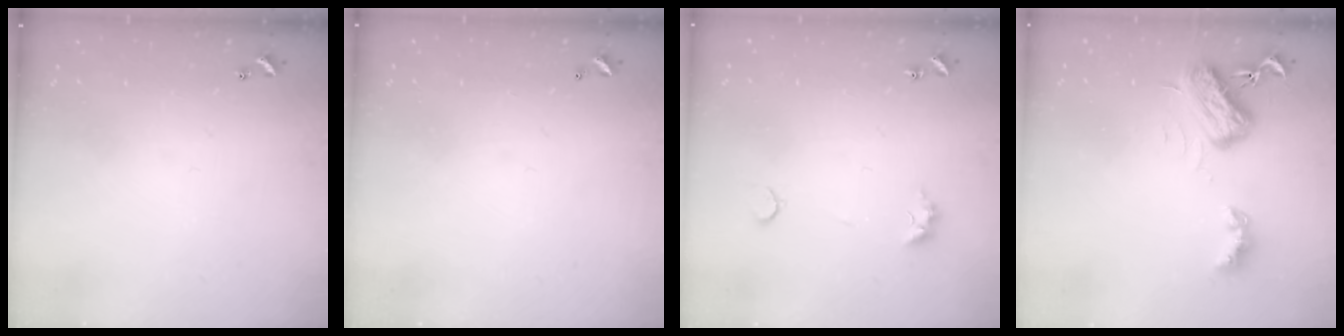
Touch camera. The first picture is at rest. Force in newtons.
{"total": 2.9, "press": 2.9, "slide": 0.1}
{"total": 3.5, "press": 3.4, "slide": 0.7}
{"total": 5.4, "press": 5.4, "slide": 0.5}